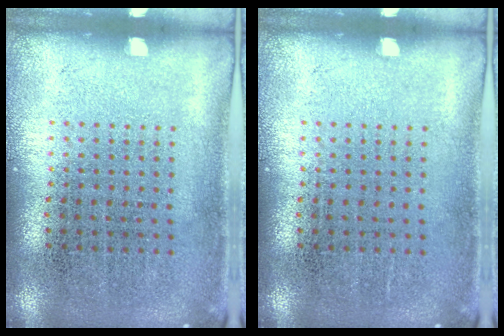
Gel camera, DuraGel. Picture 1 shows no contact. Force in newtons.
{"total": 0.0}